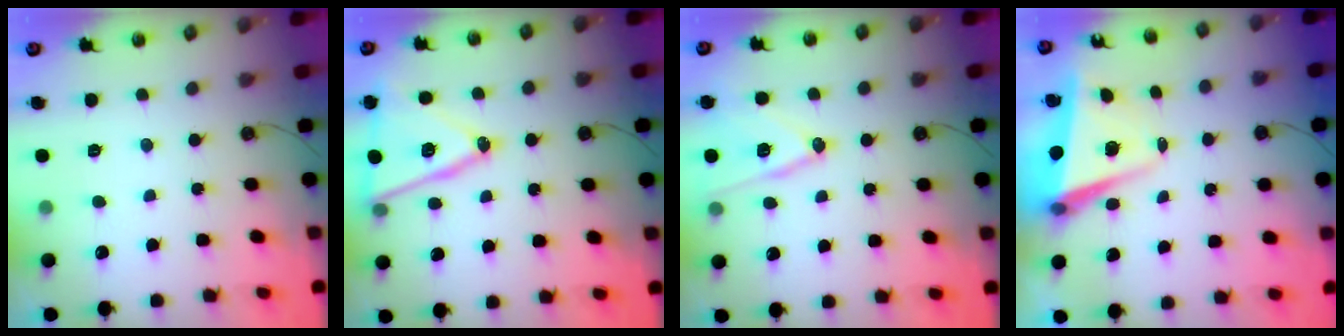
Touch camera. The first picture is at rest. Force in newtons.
{"total": 15.6, "press": 15.1, "slide": 3.8}
{"total": 12.8, "press": 12.8, "slide": 0.5}
{"total": 6.0, "press": 5.9, "slide": 1.3}